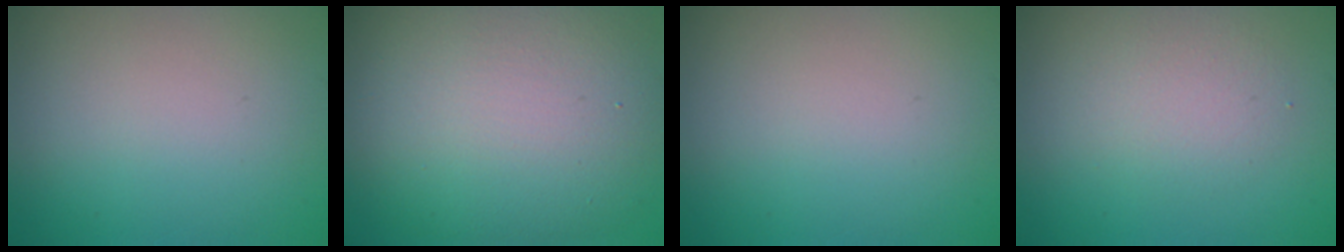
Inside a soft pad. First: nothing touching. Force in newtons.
{"total": 13.1, "press": 13.1, "slide": 0.6}
{"total": 0.0}
{"total": 2.5, "press": 2.5, "slide": 0.2}